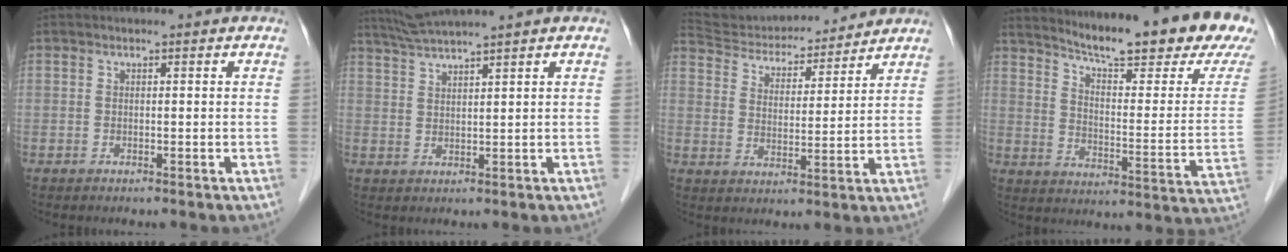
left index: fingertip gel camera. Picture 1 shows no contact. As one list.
[{"total": 5.6, "force": [4.9, -1.5, 2.2], "torque": [-0.046, 0.019, 0.095]}, {"total": 15.8, "force": [15.0, 3.2, 3.8], "torque": [-0.066, 0.020, 0.239]}, {"total": 23.2, "force": [19.4, 1.4, 12.7], "torque": [-0.189, -0.066, 0.255]}]